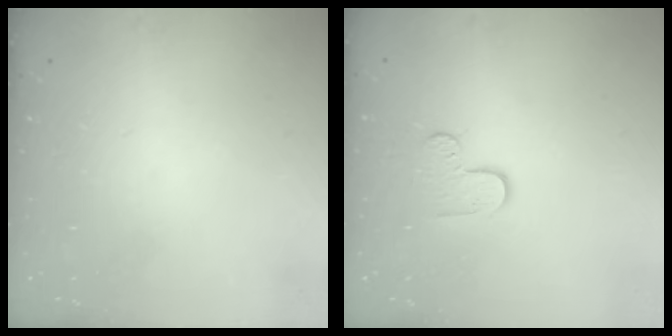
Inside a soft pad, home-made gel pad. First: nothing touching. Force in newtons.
{"total": 4.5, "press": 4.5, "slide": 0.4}